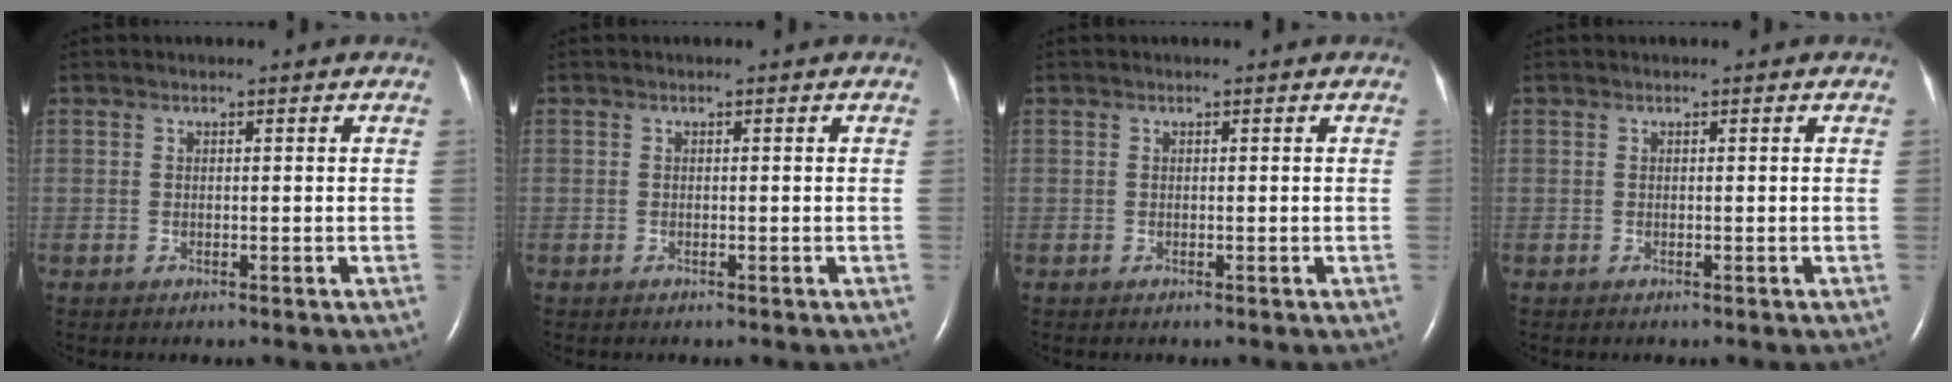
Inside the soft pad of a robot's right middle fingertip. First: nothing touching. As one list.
[{"total": 0.0}, {"total": 0.0}, {"total": 0.0}]